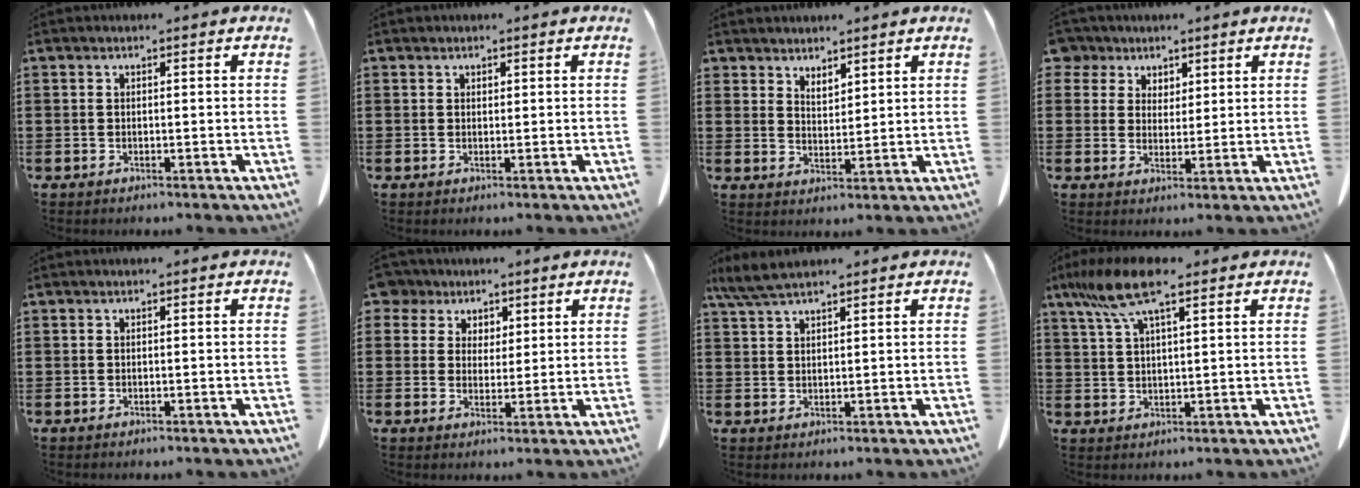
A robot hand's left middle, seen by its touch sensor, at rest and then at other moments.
{"total": 0.7, "force": [0.5, 0.3, 0.1], "torque": [-0.004, 0.000, 0.012]}
{"total": 3.1, "force": [3.0, 0.9, 0.0], "torque": [-0.009, -0.006, 0.058]}
{"total": 4.7, "force": [3.2, 3.4, 0.6], "torque": [-0.028, 0.004, 0.057]}
{"total": 0.0}
{"total": 5.0, "force": [3.0, 3.9, 0.9], "torque": [-0.035, 0.007, 0.053]}
{"total": 4.2, "force": [3.3, 0.7, 2.5], "torque": [-0.057, -0.002, 0.064]}
{"total": 9.3, "force": [5.7, 2.2, 7.0], "torque": [-0.160, -0.009, 0.098]}